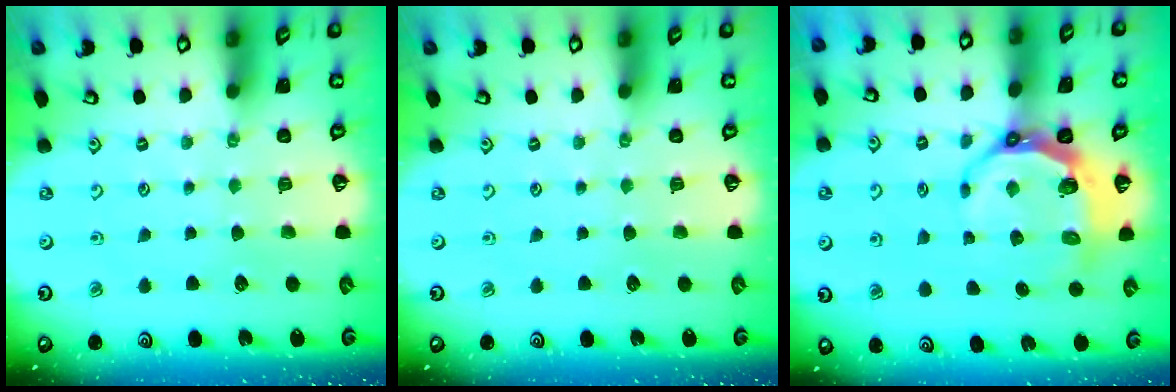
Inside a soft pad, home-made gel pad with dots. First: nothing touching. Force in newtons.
{"total": 0.0}
{"total": 7.0, "press": 6.2, "slide": 3.2}